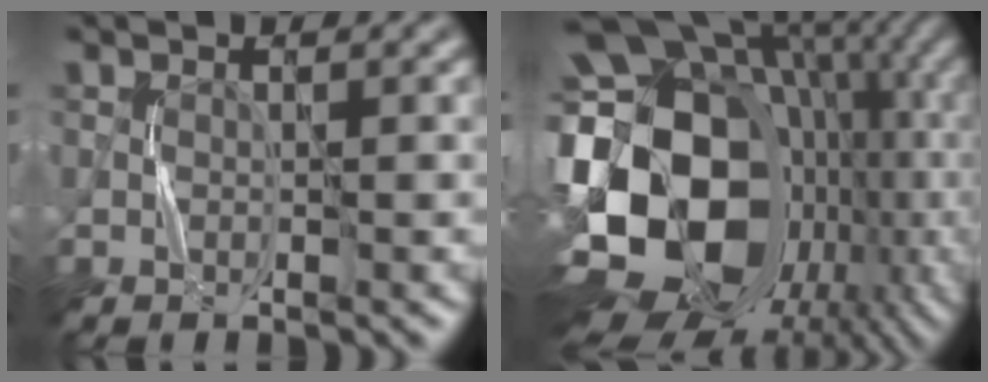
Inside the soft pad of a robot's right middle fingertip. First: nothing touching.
{"total": 21.8, "force": [-2.9, 16.0, 14.6], "torque": [-0.264, 0.016, -0.044]}